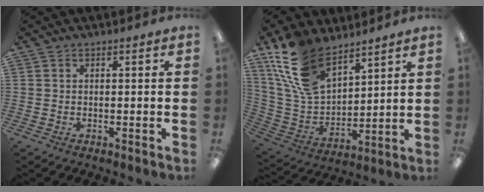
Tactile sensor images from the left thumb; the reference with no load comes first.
{"total": 17.9, "force": [11.6, 9.4, 9.7], "torque": [-0.229, -0.045, 0.222]}